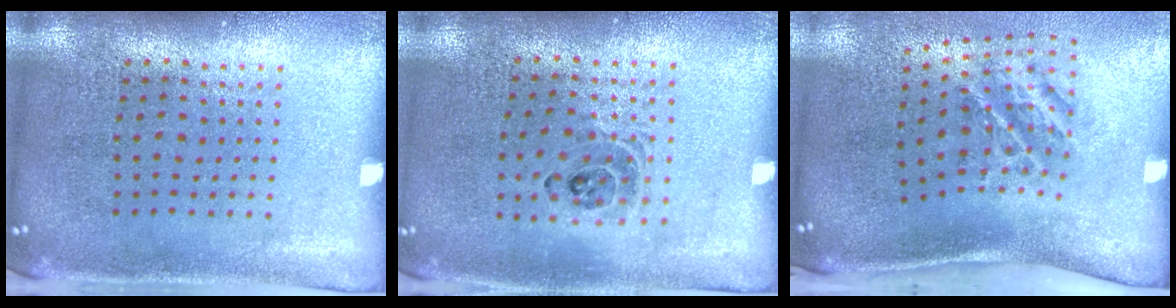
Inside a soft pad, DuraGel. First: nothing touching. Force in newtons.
{"total": 1.2, "press": 1.1, "slide": 0.6}
{"total": 1.8, "press": 1.2, "slide": 1.3}